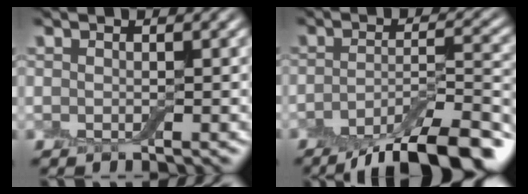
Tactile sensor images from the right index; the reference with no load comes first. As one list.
[{"total": 9.7, "force": [-6.7, 2.8, 6.4], "torque": [-0.092, -0.003, -0.109]}]